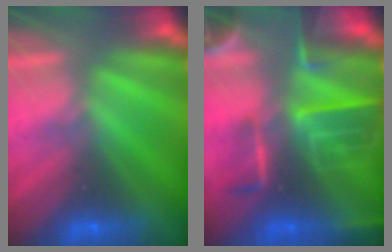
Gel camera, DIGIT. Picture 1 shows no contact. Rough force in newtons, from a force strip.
{"total": 9.1}